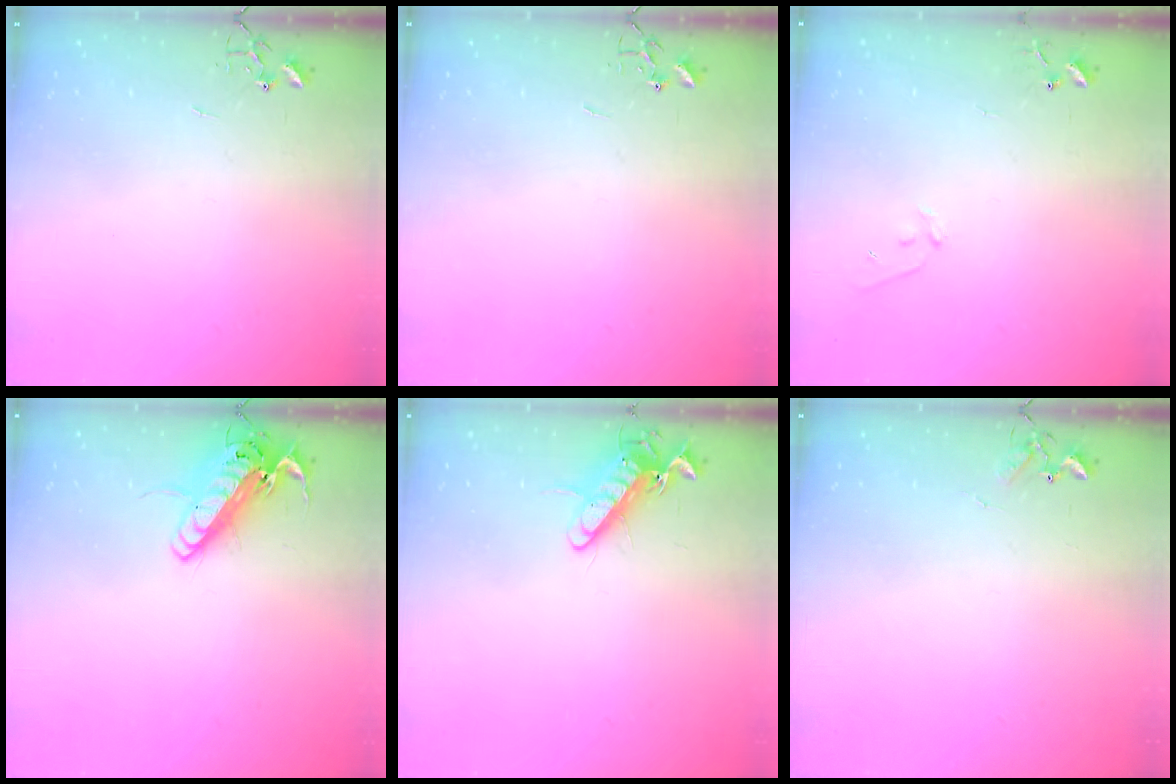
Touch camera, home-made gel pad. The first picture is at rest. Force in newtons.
{"total": 0.0}
{"total": 6.8, "press": 6.7, "slide": 0.5}
{"total": 15.8, "press": 15.6, "slide": 2.7}
{"total": 11.7, "press": 11.6, "slide": 1.7}
{"total": 4.5, "press": 4.5, "slide": 0.5}